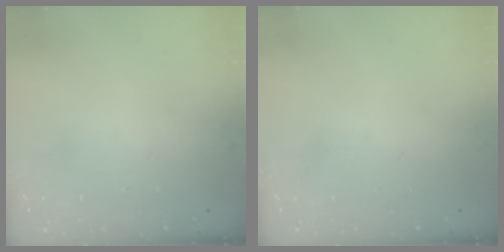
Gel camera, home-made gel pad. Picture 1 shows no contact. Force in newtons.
{"total": 0.0}